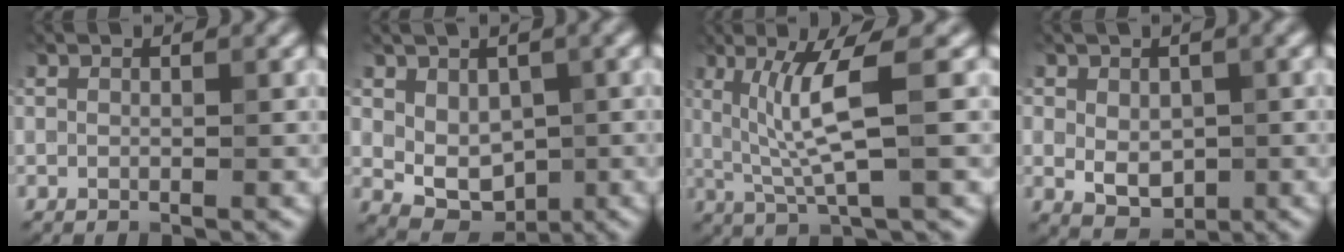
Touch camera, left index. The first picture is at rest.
{"total": 3.3, "force": [0.1, 2.6, 2.1], "torque": [-0.033, -0.012, 0.006]}
{"total": 4.2, "force": [0.5, 0.2, 4.2], "torque": [-0.089, -0.006, 0.015]}
{"total": 2.6, "force": [-0.5, 2.0, 1.7], "torque": [-0.026, -0.009, -0.004]}